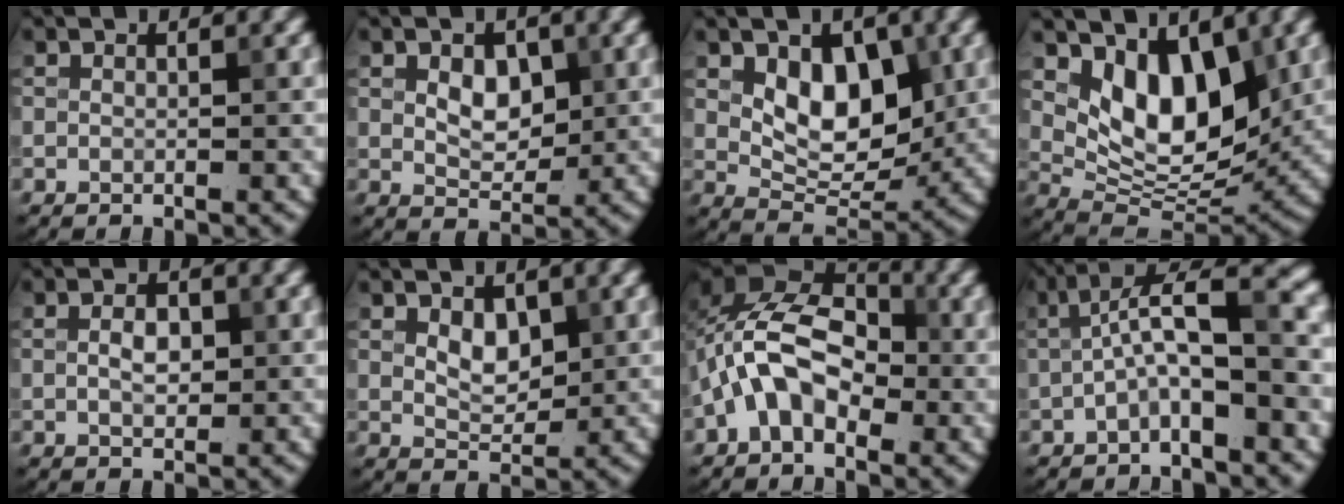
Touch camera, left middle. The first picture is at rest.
{"total": 3.3, "force": [0.7, 2.2, 2.3], "torque": [-0.039, -0.001, 0.013]}
{"total": 5.9, "force": [1.4, 3.7, 4.4], "torque": [-0.062, -0.011, 0.027]}
{"total": 7.1, "force": [2.8, 3.9, 5.2], "torque": [-0.081, -0.023, 0.045]}
{"total": 2.1, "force": [0.1, 1.3, 1.7], "torque": [-0.035, 0.002, 0.002]}
{"total": 2.7, "force": [0.9, 1.7, 1.9], "torque": [-0.033, -0.004, 0.020]}
{"total": 7.8, "force": [-1.8, 4.9, 5.8], "torque": [-0.099, 0.024, -0.049]}
{"total": 5.5, "force": [-0.8, 1.4, 5.3], "torque": [-0.090, 0.025, -0.021]}